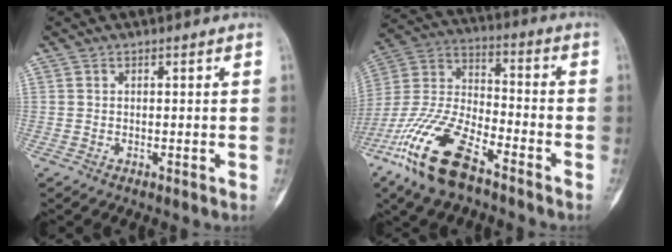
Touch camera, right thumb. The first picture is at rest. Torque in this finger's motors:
{"motor_torque": [0.74, 0.10, 1.72, -1.05, 0.43]}